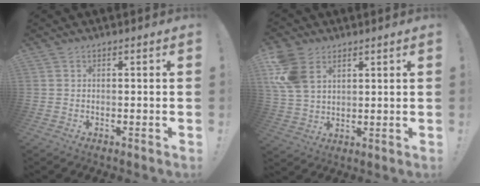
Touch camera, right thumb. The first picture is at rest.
{"total": 11.7, "force": [5.3, 8.0, 6.7], "torque": [-0.141, -0.011, 0.106]}